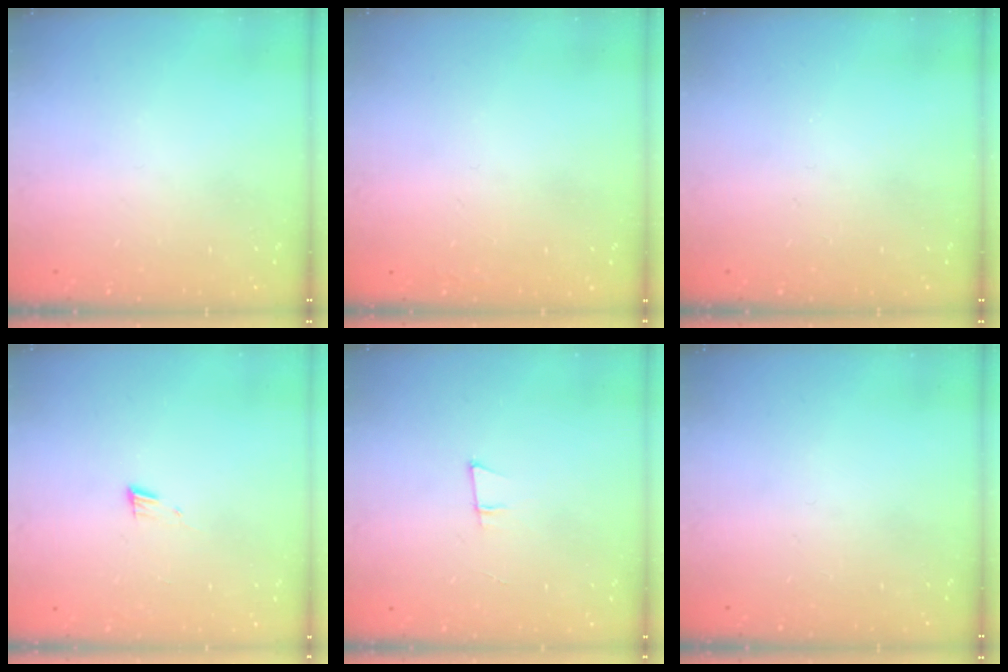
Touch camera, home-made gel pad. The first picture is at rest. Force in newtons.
{"total": 1.6, "press": 1.5, "slide": 0.1}
{"total": 0.0}
{"total": 4.9, "press": 4.9, "slide": 0.5}
{"total": 5.7, "press": 4.9, "slide": 2.8}
{"total": 0.0}